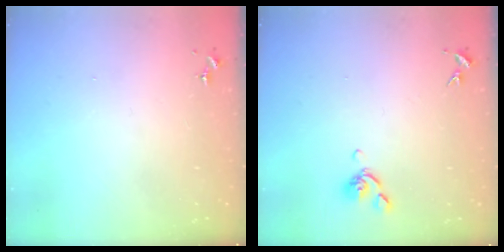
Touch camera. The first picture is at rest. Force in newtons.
{"total": 6.8, "press": 6.7, "slide": 0.9}